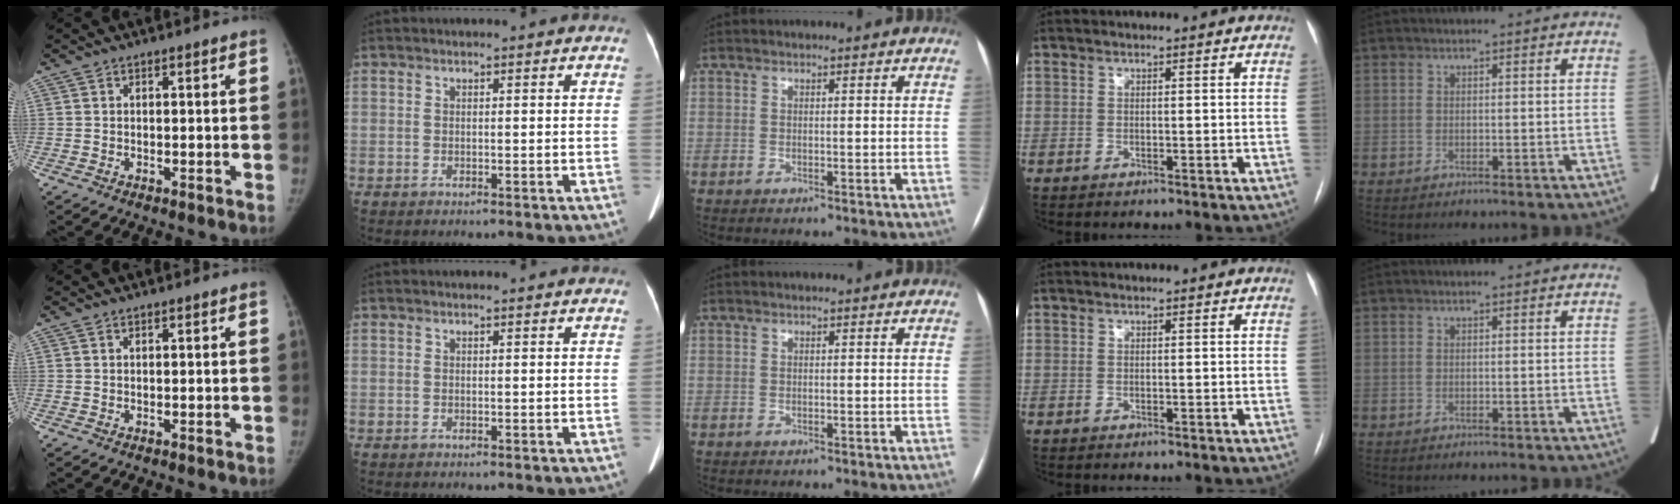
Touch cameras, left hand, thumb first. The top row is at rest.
{"index": {"total": 1.4, "force": [1.3, 0.2, 0.4], "torque": [-0.008, 0.009, 0.013]}}